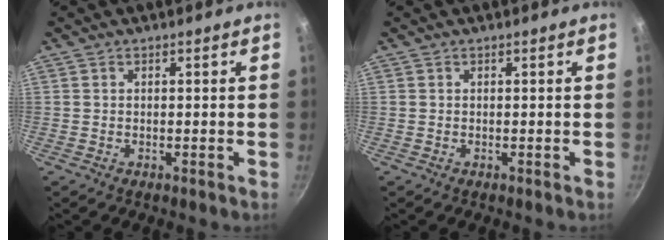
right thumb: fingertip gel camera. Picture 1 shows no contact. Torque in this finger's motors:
{"motor_torque": [0.00, 0.00, 0.00, 0.00, 0.00]}